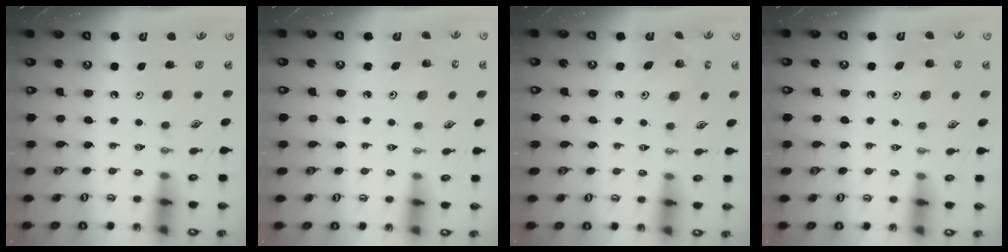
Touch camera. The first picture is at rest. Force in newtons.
{"total": 3.7, "press": 3.7, "slide": 0.2}
{"total": 4.8, "press": 4.7, "slide": 0.5}
{"total": 4.5, "press": 4.5, "slide": 0.3}